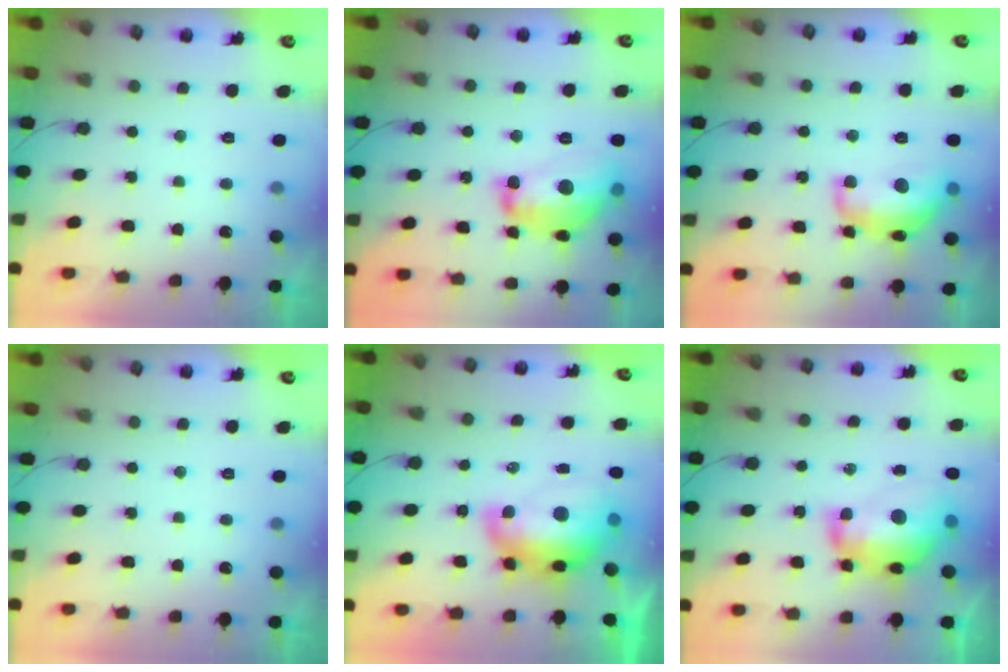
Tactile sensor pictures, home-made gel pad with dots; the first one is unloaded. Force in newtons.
{"total": 18.4, "press": 18.4, "slide": 1.2}
{"total": 15.8, "press": 15.7, "slide": 1.2}
{"total": 0.0}
{"total": 15.1, "press": 15.0, "slide": 1.1}
{"total": 17.8, "press": 17.7, "slide": 2.1}